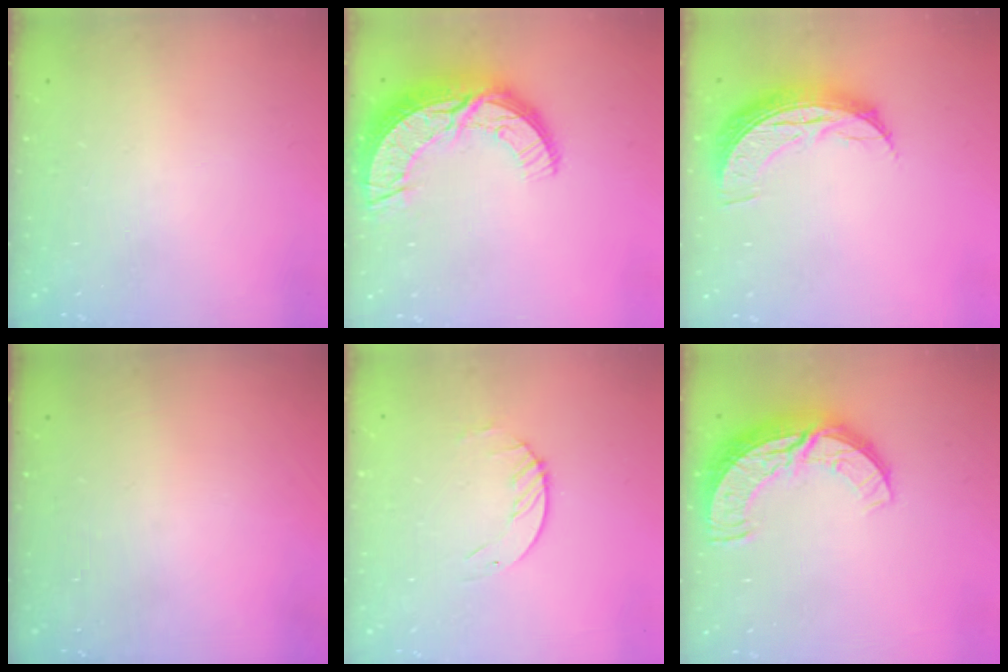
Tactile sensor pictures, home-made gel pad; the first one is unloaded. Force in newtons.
{"total": 15.2, "press": 15.2, "slide": 1.0}
{"total": 8.7, "press": 8.7, "slide": 0.7}
{"total": 0.0}
{"total": 1.7, "press": 1.7, "slide": 0.2}
{"total": 11.6, "press": 11.5, "slide": 1.0}